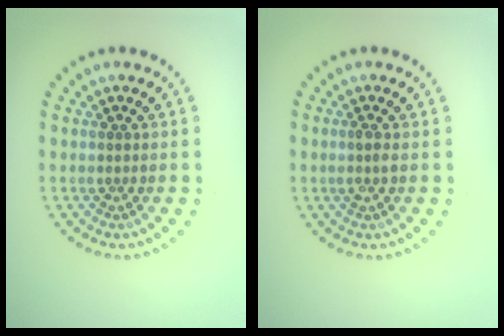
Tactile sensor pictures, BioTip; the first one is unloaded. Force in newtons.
{"total": 0.9, "press": 0.7, "slide": 0.5}